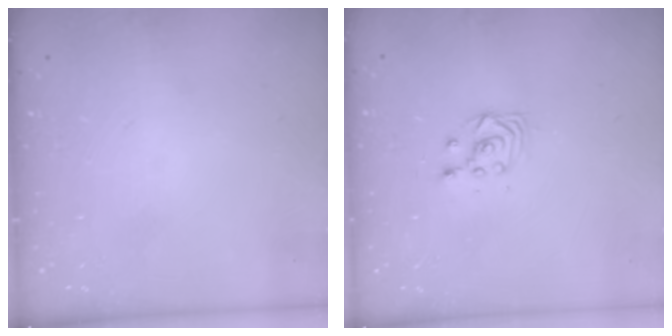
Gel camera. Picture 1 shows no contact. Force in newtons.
{"total": 3.4, "press": 3.4, "slide": 0.1}